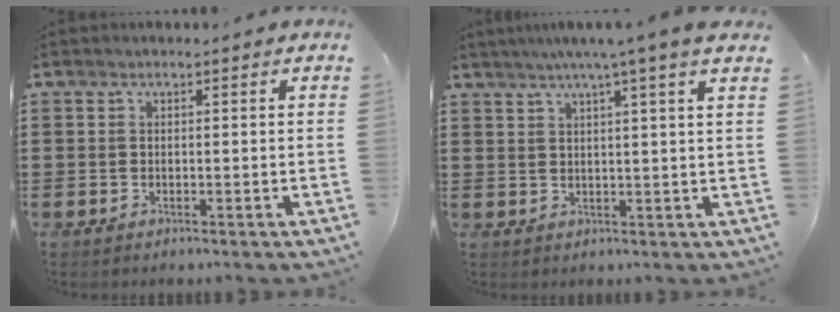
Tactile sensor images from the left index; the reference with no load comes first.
{"total": 4.5, "force": [3.3, -0.9, 2.9], "torque": [-0.065, -0.005, 0.055]}